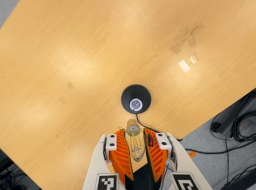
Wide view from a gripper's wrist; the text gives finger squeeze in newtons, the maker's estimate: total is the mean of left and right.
{"total": 20.9, "left": 25.9, "right": 15.8}